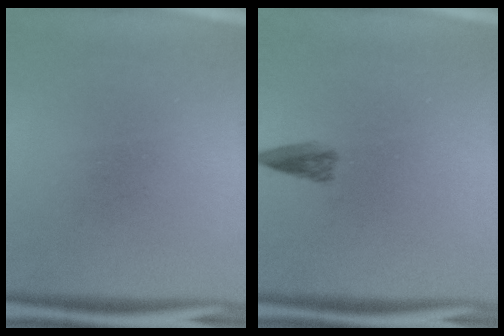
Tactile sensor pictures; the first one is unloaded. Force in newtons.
{"total": 2.0}